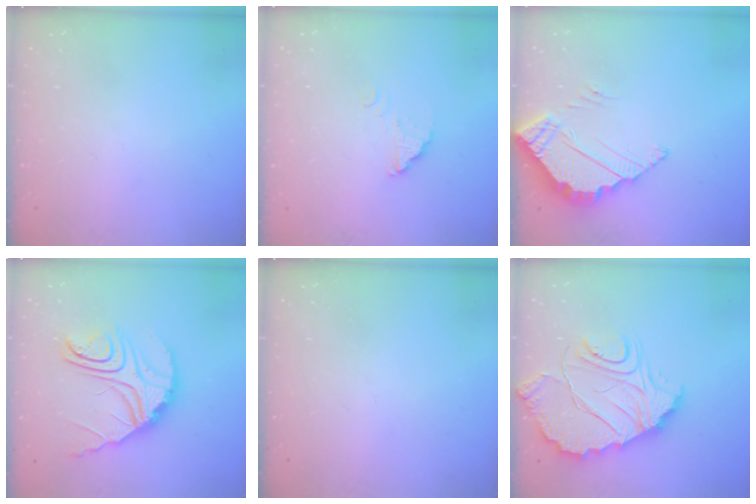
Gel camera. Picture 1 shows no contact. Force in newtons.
{"total": 2.2, "press": 2.2, "slide": 0.1}
{"total": 5.6, "press": 5.6, "slide": 0.2}
{"total": 14.5, "press": 14.4, "slide": 0.9}
{"total": 0.0}
{"total": 14.1, "press": 14.0, "slide": 1.2}